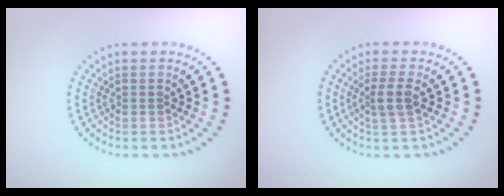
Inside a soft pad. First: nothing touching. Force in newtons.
{"total": 2.1, "press": 1.8, "slide": 1.2}